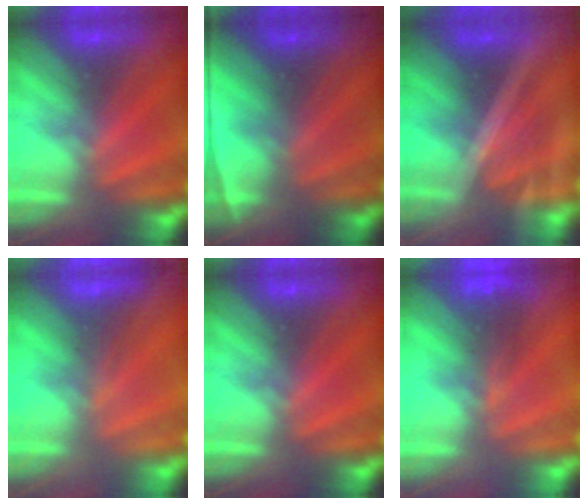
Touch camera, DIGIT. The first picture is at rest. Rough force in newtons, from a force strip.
{"total": 2.8}
{"total": 1.7}
{"total": 2.9}
{"total": 0.0}
{"total": 4.8}